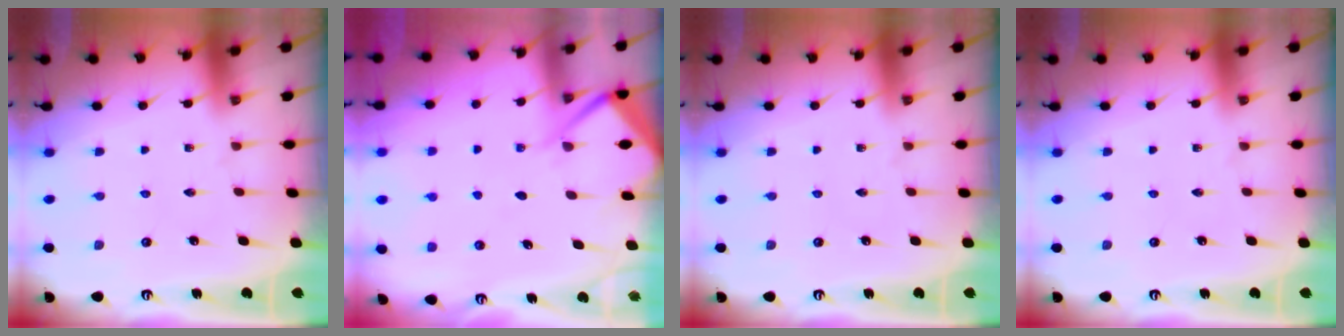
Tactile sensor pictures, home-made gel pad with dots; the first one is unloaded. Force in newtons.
{"total": 6.1, "press": 6.1, "slide": 0.6}
{"total": 0.0}
{"total": 0.0}